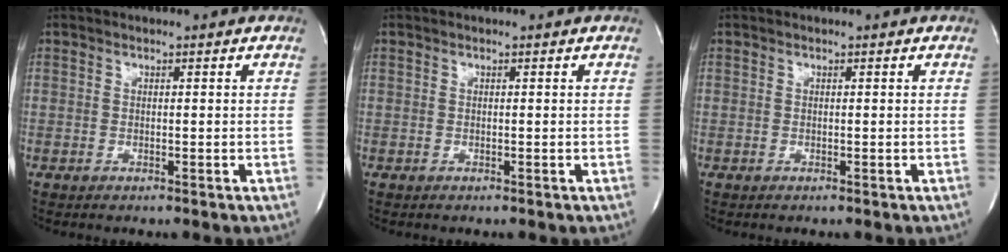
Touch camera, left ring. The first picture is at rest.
{"total": 0.0}
{"total": 0.0}